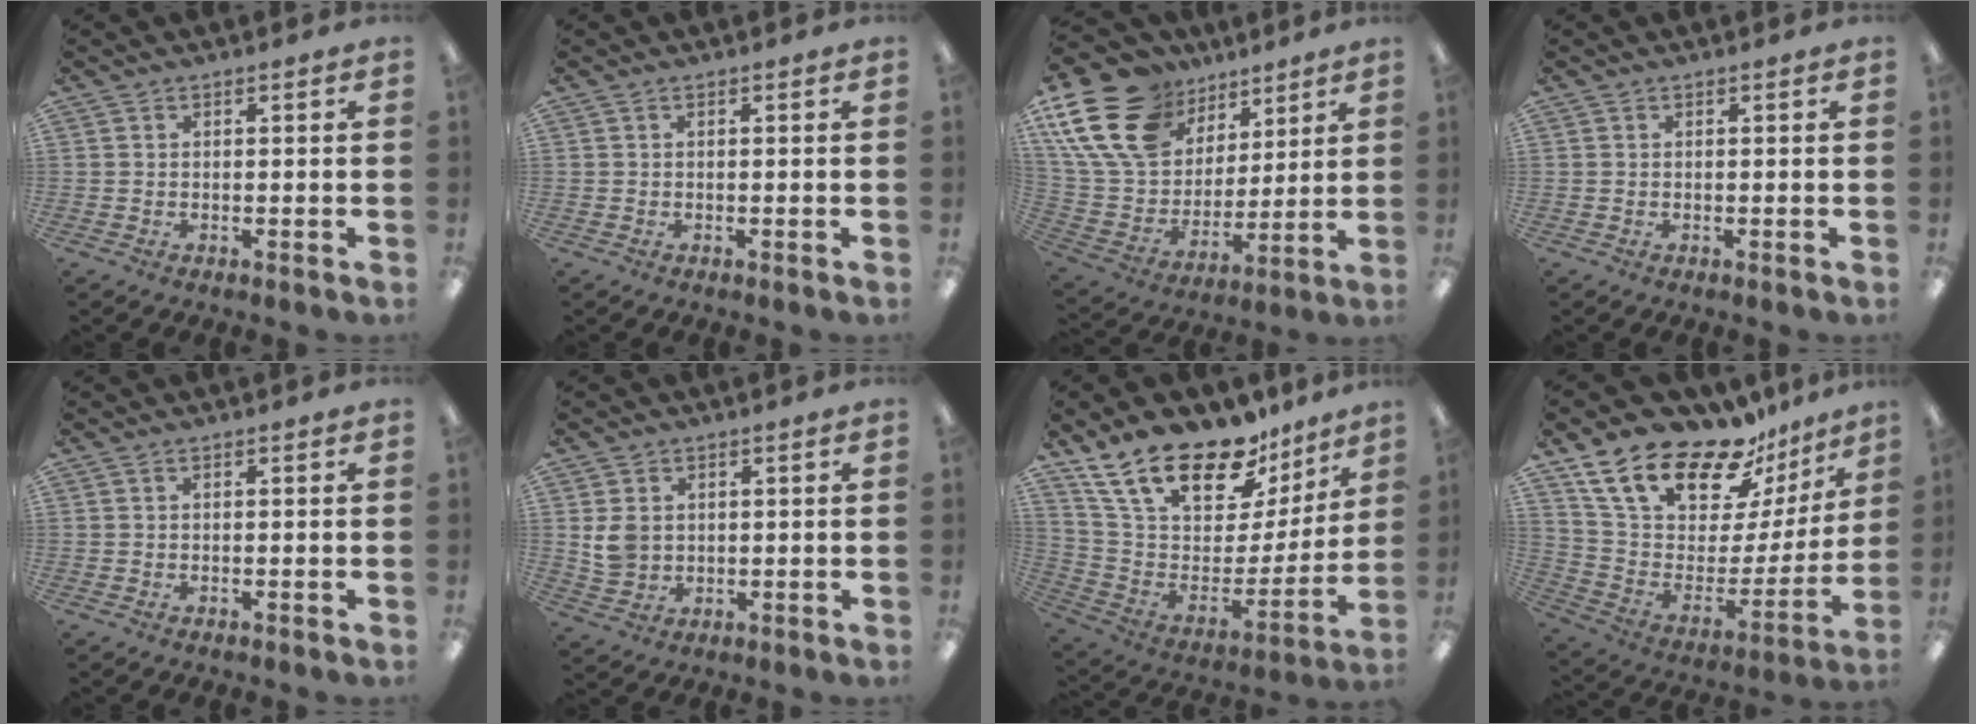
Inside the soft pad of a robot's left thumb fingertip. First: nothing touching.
{"total": 0.0}
{"total": 22.4, "force": [12.1, 15.0, 11.5], "torque": [-0.247, -0.052, 0.230]}
{"total": 0.0}
{"total": 0.0}
{"total": 5.1, "force": [1.2, 4.3, 2.3], "torque": [-0.040, 0.006, 0.026]}
{"total": 23.7, "force": [17.3, 10.7, 12.3], "torque": [-0.213, -0.112, 0.309]}
{"total": 21.7, "force": [17.4, 8.9, 9.5], "torque": [-0.173, -0.123, 0.311]}